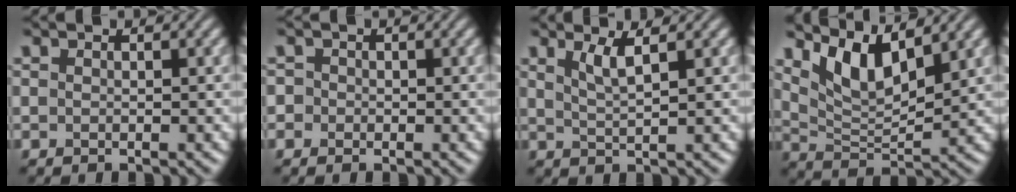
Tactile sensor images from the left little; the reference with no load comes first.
{"total": 1.0, "force": [-0.1, 1.0, 0.1], "torque": [0.004, 0.000, -0.012]}
{"total": 2.3, "force": [1.2, 0.4, 1.9], "torque": [-0.035, -0.002, 0.024]}
{"total": 5.9, "force": [3.8, 2.0, 4.1], "torque": [-0.087, -0.007, 0.072]}